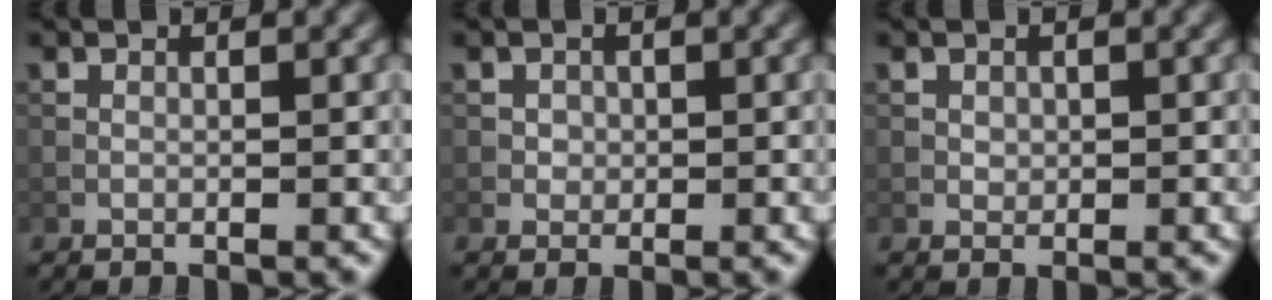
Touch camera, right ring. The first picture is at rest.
{"total": 1.0, "force": [0.1, 0.9, 0.2], "torque": [0.002, -0.002, 0.002]}
{"total": 0.7, "force": [0.2, 0.7, 0.2], "torque": [-0.003, -0.002, 0.003]}